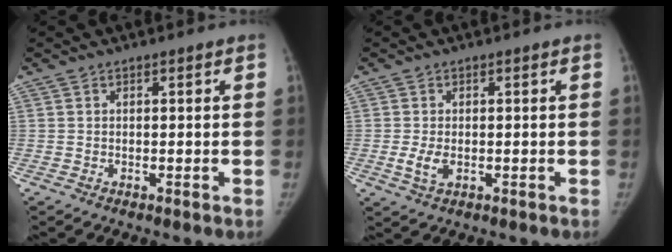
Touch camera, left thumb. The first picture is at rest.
{"total": 3.5, "force": [-0.6, 2.1, 2.7], "torque": [-0.059, -0.006, -0.009]}